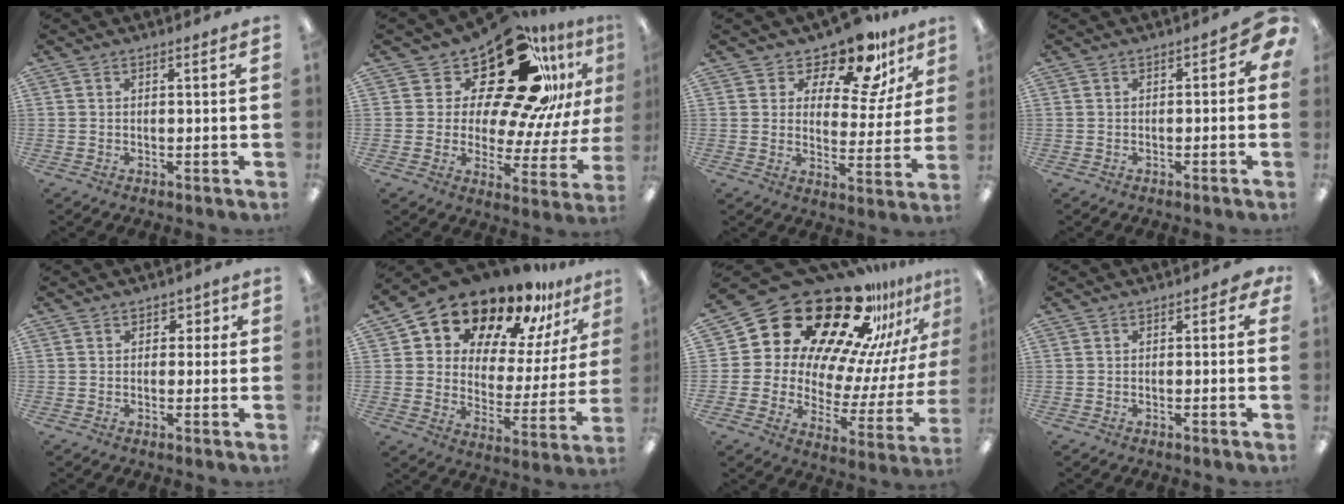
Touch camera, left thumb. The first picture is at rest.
{"total": 24.8, "force": [15.6, 11.2, 15.7], "torque": [-0.241, -0.104, 0.261]}
{"total": 13.9, "force": [11.3, 5.3, 6.1], "torque": [-0.103, -0.082, 0.197]}
{"total": 2.9, "force": [-0.5, 2.1, 2.0], "torque": [-0.020, 0.002, -0.012]}
{"total": 2.4, "force": [0.5, 2.2, 0.9], "torque": [-0.012, 0.006, 0.004]}
{"total": 17.4, "force": [15.0, 6.9, 5.5], "torque": [-0.099, -0.130, 0.258]}
{"total": 26.7, "force": [21.3, 11.4, 11.3], "torque": [-0.189, -0.174, 0.378]}
{"total": 1.2, "force": [-0.3, 1.0, 0.5], "torque": [-0.003, 0.001, -0.009]}